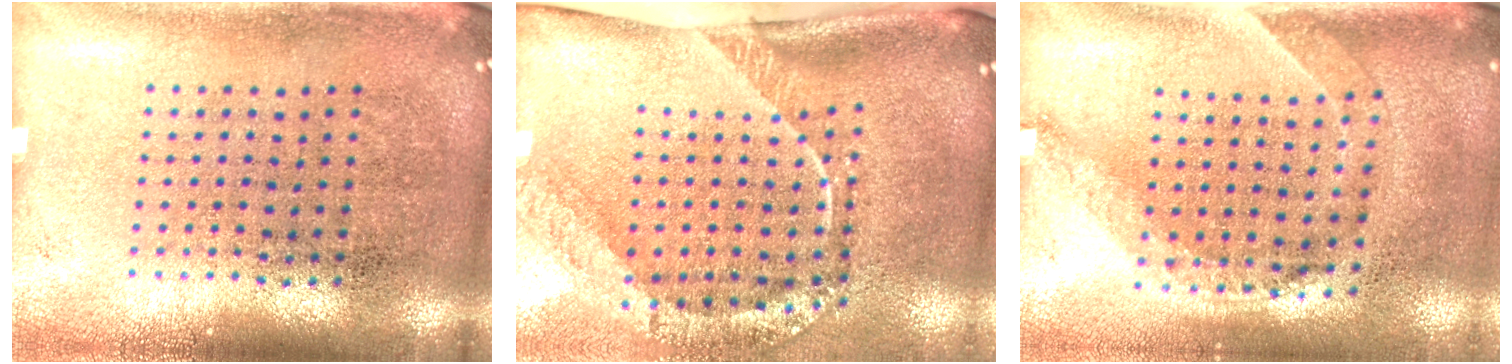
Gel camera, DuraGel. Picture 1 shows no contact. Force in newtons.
{"total": 2.6, "press": 1.7, "slide": 2.0}
{"total": 1.4, "press": 1.0, "slide": 1.0}